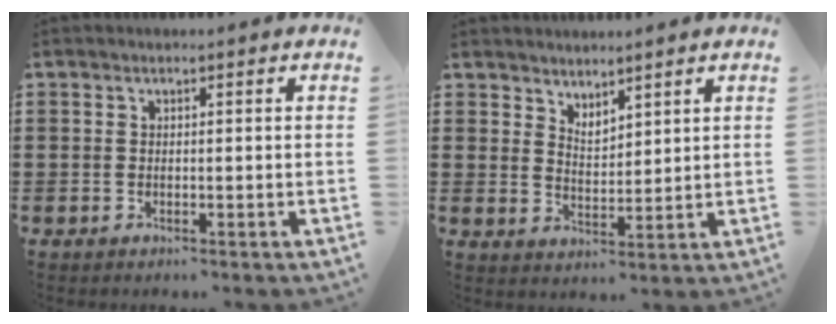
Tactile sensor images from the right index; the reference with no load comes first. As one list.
[{"total": 2.9, "force": [2.8, 0.4, -0.5], "torque": [0.000, -0.005, 0.055]}]